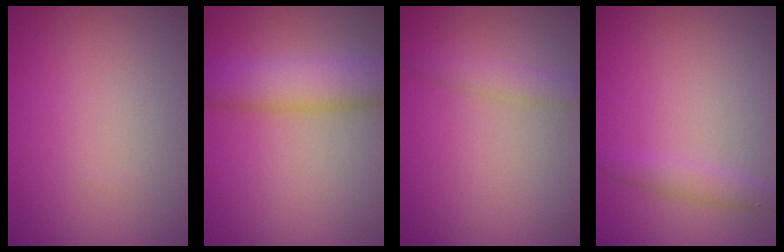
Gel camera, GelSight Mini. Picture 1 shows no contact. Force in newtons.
{"total": 6.0, "press": 5.9, "slide": 0.1}
{"total": 1.8, "press": 1.8, "slide": 0.0}
{"total": 1.6, "press": 1.6, "slide": 0.1}